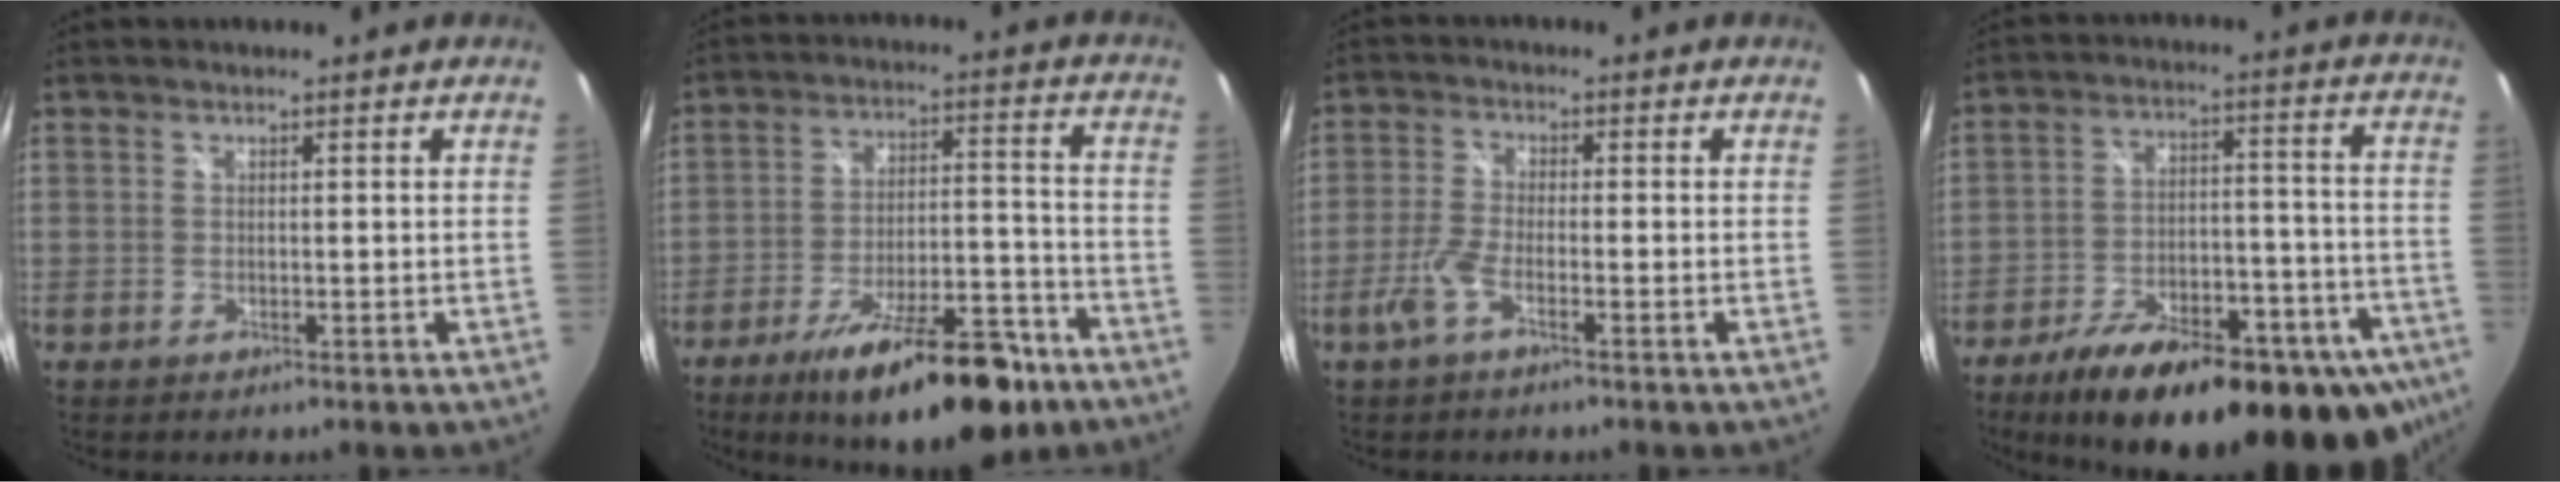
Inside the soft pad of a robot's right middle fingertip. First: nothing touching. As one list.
[{"total": 20.8, "force": [-14.3, 6.8, 13.6], "torque": [-0.214, -0.012, -0.207]}, {"total": 4.4, "force": [-2.5, 0.9, 3.5], "torque": [-0.092, -0.002, -0.051]}, {"total": 31.2, "force": [-21.8, 11.7, 19.0], "torque": [-0.274, -0.008, -0.289]}]